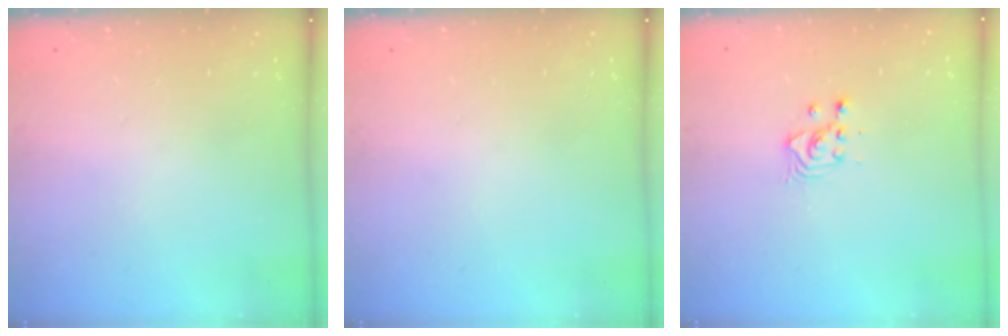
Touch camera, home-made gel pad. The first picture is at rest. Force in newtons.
{"total": 0.0}
{"total": 3.7, "press": 3.7, "slide": 0.3}